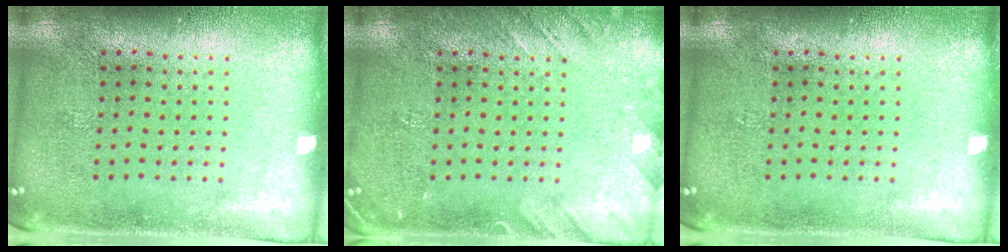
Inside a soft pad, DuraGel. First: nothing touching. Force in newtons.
{"total": 2.0, "press": 2.0, "slide": 0.2}
{"total": 0.0}